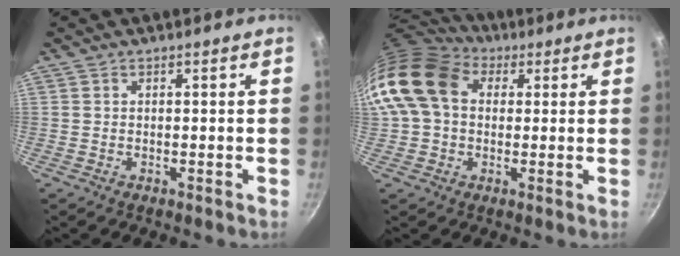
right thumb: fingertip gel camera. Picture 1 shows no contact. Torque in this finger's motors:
{"motor_torque": [2.47, 2.53, 0.35, -0.25, 0.67]}